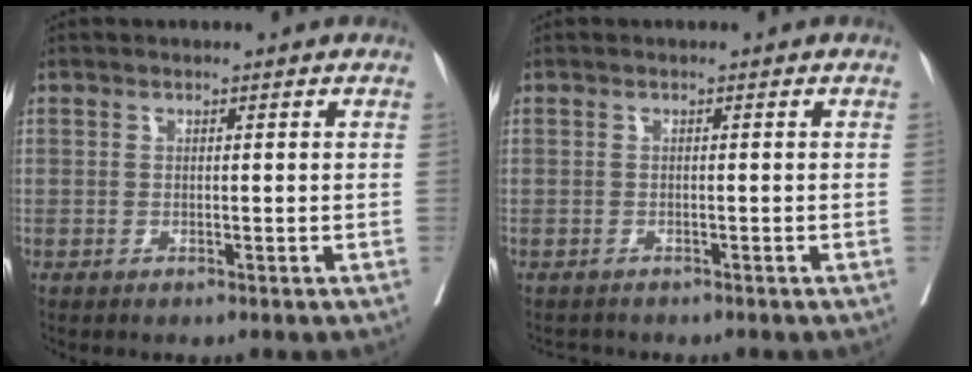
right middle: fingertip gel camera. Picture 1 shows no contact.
{"total": 1.7, "force": [-1.6, 0.6, 0.0], "torque": [-0.002, -0.005, -0.026]}